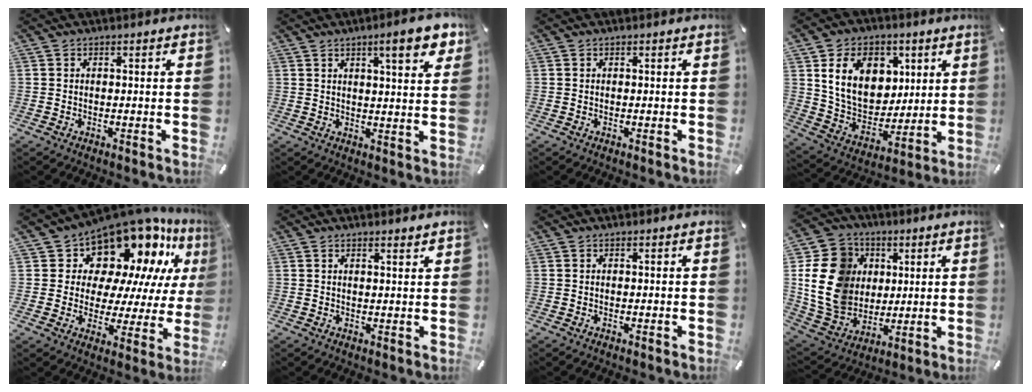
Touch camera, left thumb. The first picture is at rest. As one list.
[{"total": 9.1, "force": [5.1, 2.1, 7.2], "torque": [-0.101, -0.022, 0.077]}, {"total": 0.0}, {"total": 15.8, "force": [5.6, 12.1, 8.4], "torque": [-0.160, -0.008, 0.109]}, {"total": 15.2, "force": [11.7, 8.2, 5.3], "torque": [-0.086, -0.111, 0.197]}, {"total": 1.4, "force": [1.2, 0.0, 0.6], "torque": [-0.012, -0.003, 0.023]}, {"total": 0.0}, {"total": 17.4, "force": [1.8, 15.4, 7.8], "torque": [-0.156, 0.002, 0.038]}]